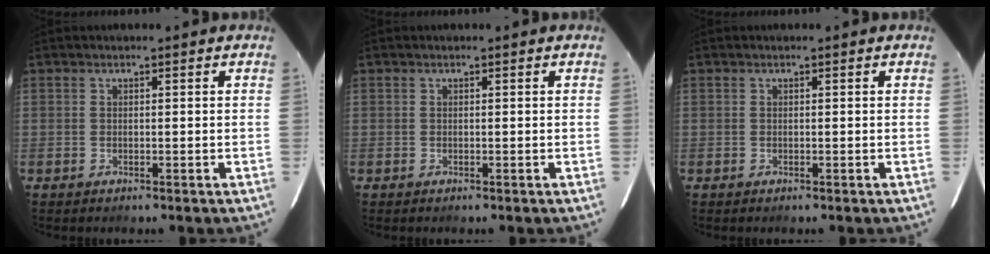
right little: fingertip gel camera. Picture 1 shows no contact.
{"total": 0.0}
{"total": 0.0}